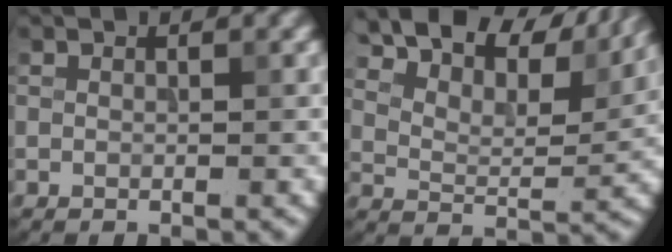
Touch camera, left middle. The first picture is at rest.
{"total": 14.9, "force": [11.4, 5.7, 7.6], "torque": [-0.145, 0.033, 0.166]}